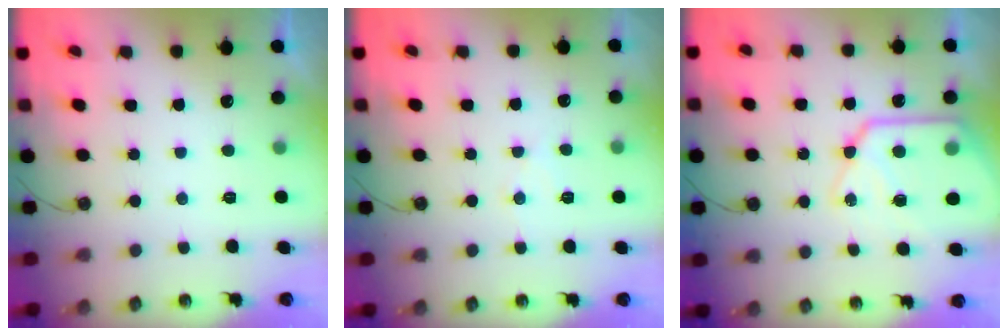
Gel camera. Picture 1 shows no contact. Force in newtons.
{"total": 6.0, "press": 6.0, "slide": 0.7}
{"total": 16.4, "press": 16.3, "slide": 1.5}